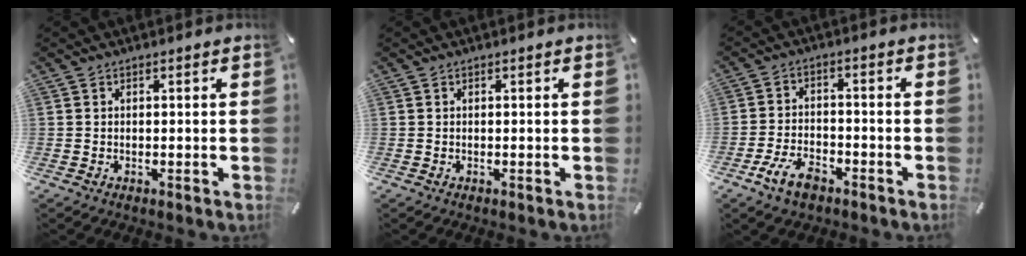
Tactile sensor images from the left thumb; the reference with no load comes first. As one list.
[{"total": 0.0}, {"total": 7.8, "force": [-4.6, 4.2, 4.6], "torque": [-0.107, 0.016, -0.089]}]